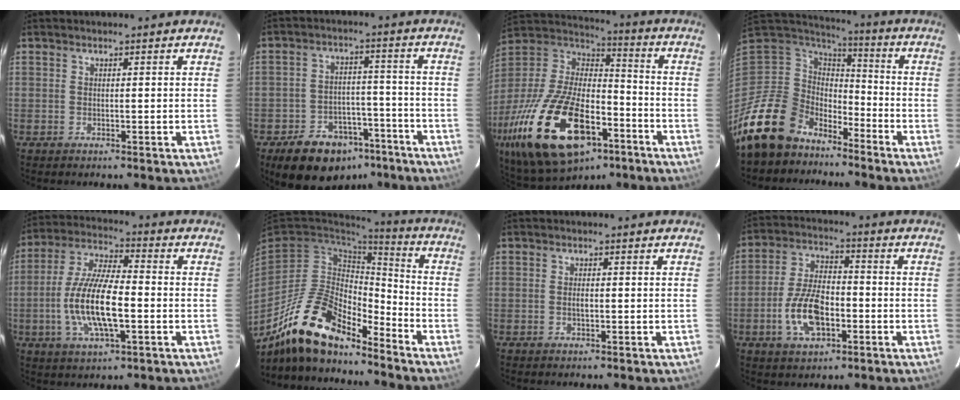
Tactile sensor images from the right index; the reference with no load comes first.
{"total": 14.7, "force": [-10.0, 8.8, 6.2], "torque": [-0.135, 0.024, -0.129]}
{"total": 31.7, "force": [-15.2, 15.8, 22.8], "torque": [-0.474, -0.031, -0.250]}
{"total": 15.0, "force": [-11.7, 8.9, 3.0], "torque": [-0.096, 0.019, -0.214]}
{"total": 14.6, "force": [-3.2, 4.6, 13.5], "torque": [-0.276, -0.004, -0.060]}
{"total": 17.6, "force": [-13.9, 5.9, 9.0], "torque": [-0.186, -0.005, -0.257]}
{"total": 1.1, "force": [-0.2, 0.5, 1.0], "torque": [-0.018, -0.001, -0.004]}
{"total": 11.3, "force": [-3.7, 5.8, 8.9], "torque": [-0.185, 0.007, -0.062]}